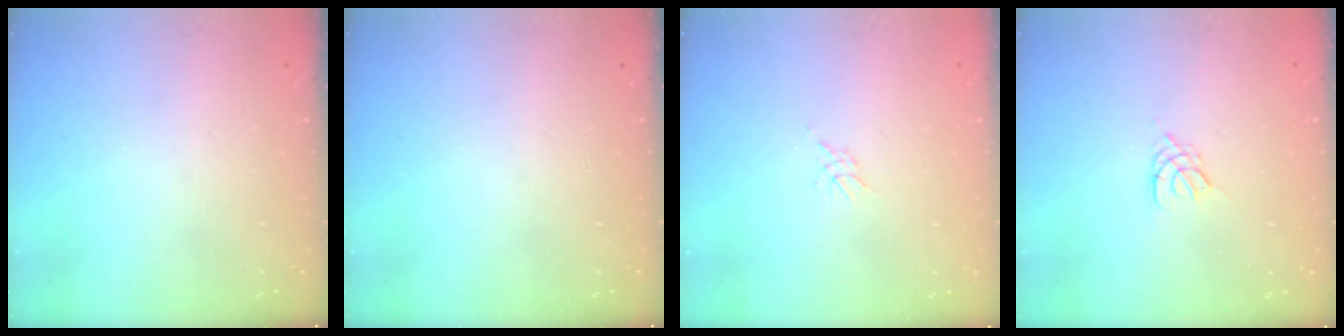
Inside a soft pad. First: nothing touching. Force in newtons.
{"total": 0.0}
{"total": 2.1, "press": 2.1, "slide": 0.5}
{"total": 2.6, "press": 2.5, "slide": 0.5}